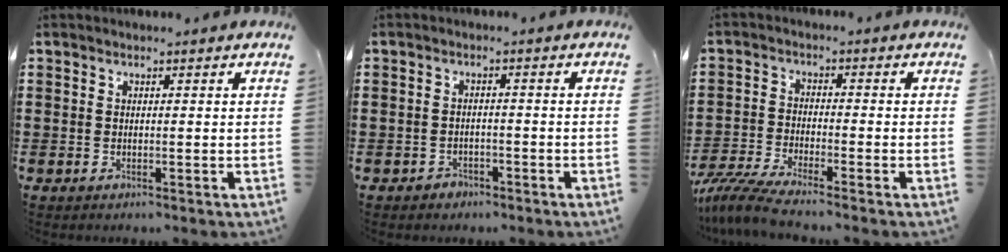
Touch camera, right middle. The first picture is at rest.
{"total": 1.6, "force": [-1.4, 0.7, 0.0], "torque": [-0.007, 0.000, -0.032]}
{"total": 5.7, "force": [-5.2, 0.2, 2.3], "torque": [-0.065, -0.018, -0.105]}